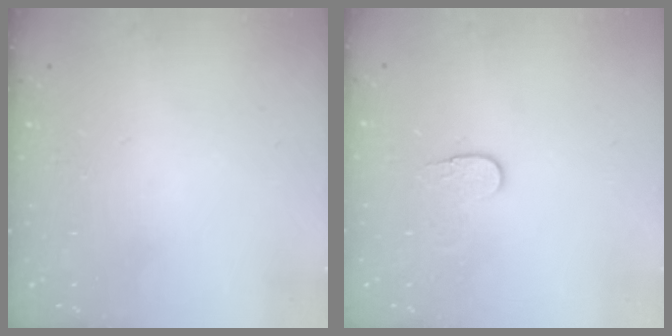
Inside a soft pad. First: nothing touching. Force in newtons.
{"total": 5.3, "press": 5.3, "slide": 0.5}